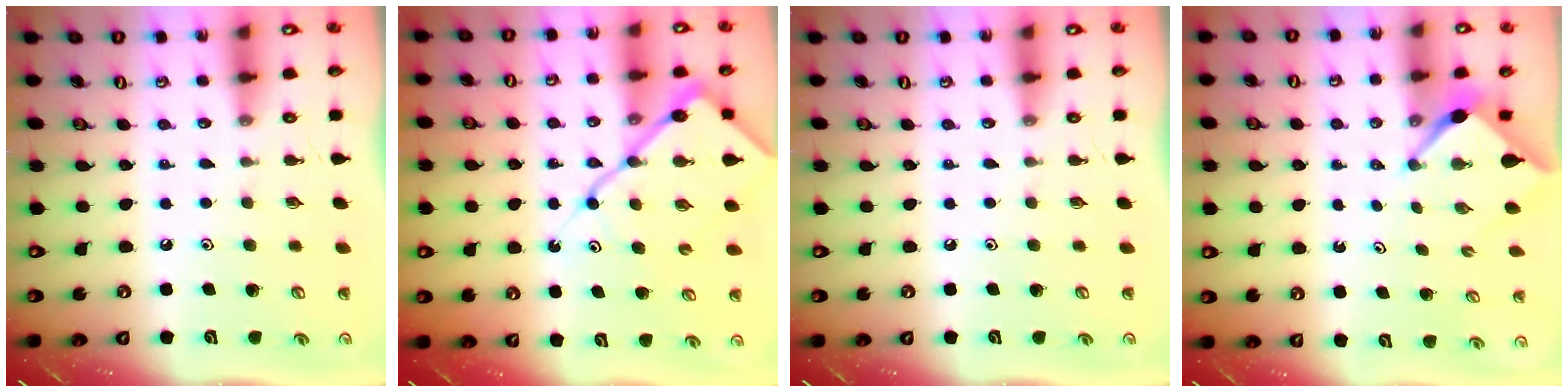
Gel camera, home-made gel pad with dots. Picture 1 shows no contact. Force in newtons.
{"total": 14.2, "press": 14.1, "slide": 1.6}
{"total": 0.0}
{"total": 2.4, "press": 2.4, "slide": 0.2}